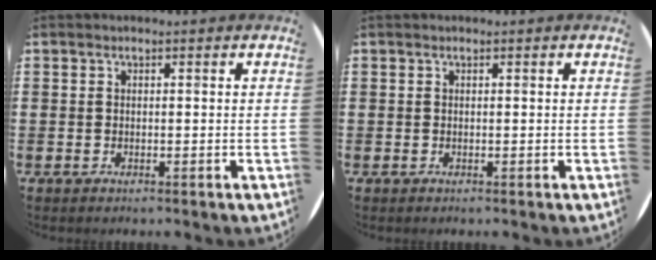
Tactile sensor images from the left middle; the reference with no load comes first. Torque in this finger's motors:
{"motor_torque": [0.06, -0.60, 0.11, 0.04]}